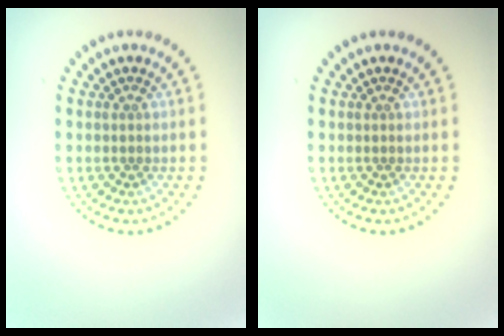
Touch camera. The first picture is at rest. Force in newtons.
{"total": 0.0}